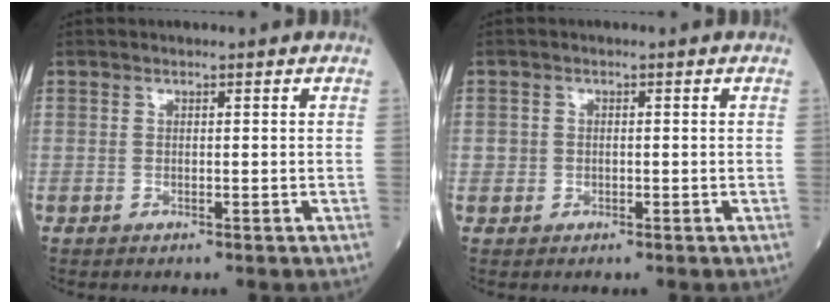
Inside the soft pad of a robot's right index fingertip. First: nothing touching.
{"total": 1.8, "force": [-0.1, 1.7, 0.6], "torque": [-0.019, 0.011, 0.002]}